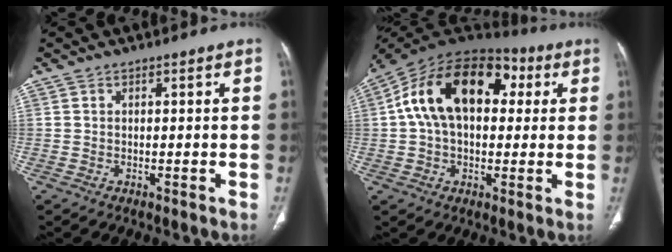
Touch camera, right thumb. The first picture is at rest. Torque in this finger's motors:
{"motor_torque": [2.32, 2.68, 0.61, -0.32, 0.32]}